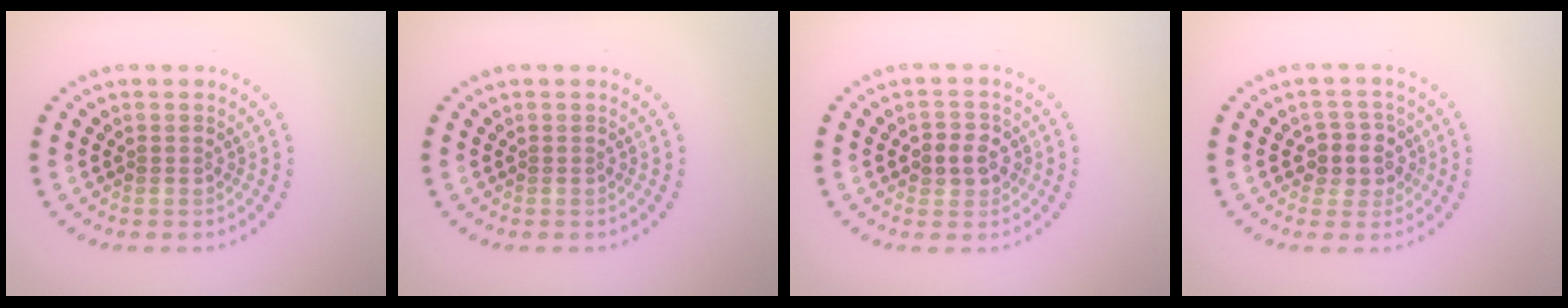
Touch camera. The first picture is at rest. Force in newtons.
{"total": 0.0}
{"total": 2.5, "press": 2.4, "slide": 0.7}
{"total": 2.9, "press": 2.6, "slide": 1.4}